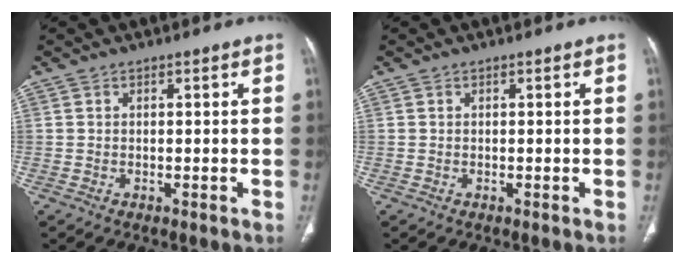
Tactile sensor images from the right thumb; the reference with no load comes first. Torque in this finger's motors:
{"motor_torque": [-0.08, 0.08, -0.11, 0.11, 0.00]}